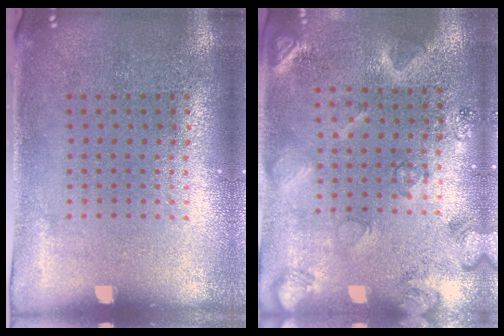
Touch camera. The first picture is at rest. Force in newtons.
{"total": 2.1, "press": 2.1, "slide": 0.4}